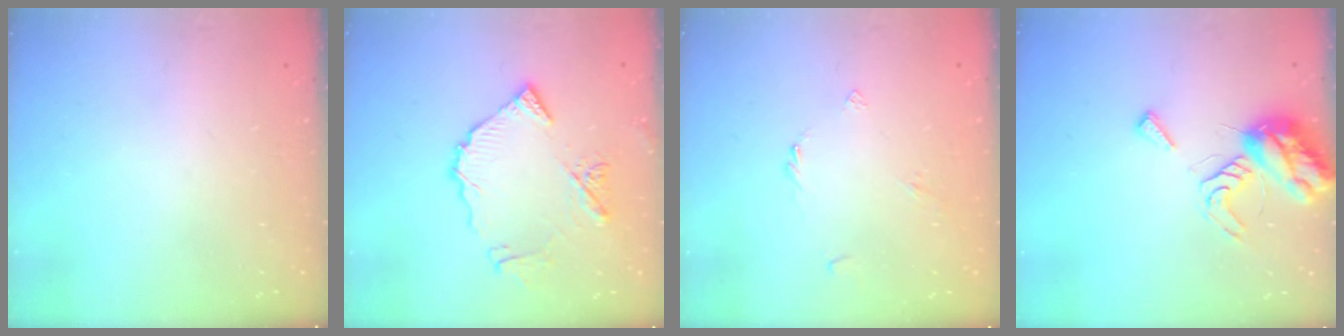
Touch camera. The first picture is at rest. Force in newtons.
{"total": 13.5, "press": 13.4, "slide": 1.6}
{"total": 2.4, "press": 2.4, "slide": 0.5}
{"total": 9.0, "press": 9.0, "slide": 1.1}